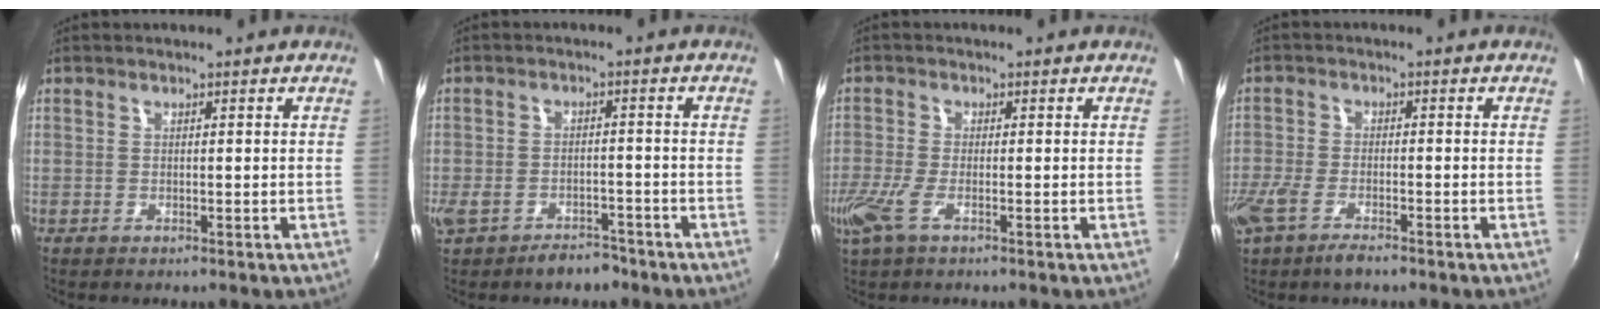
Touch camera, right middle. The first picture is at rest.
{"total": 7.7, "force": [-5.6, 4.1, 3.4], "torque": [-0.088, -0.005, -0.084]}
{"total": 5.3, "force": [-2.4, 1.6, 4.4], "torque": [-0.104, -0.015, -0.047]}
{"total": 7.5, "force": [-5.0, 2.8, 4.9], "torque": [-0.122, -0.021, -0.098]}